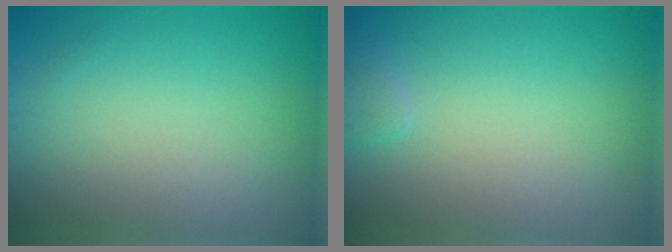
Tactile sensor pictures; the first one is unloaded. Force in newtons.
{"total": 0.9, "press": 0.9, "slide": 0.1}